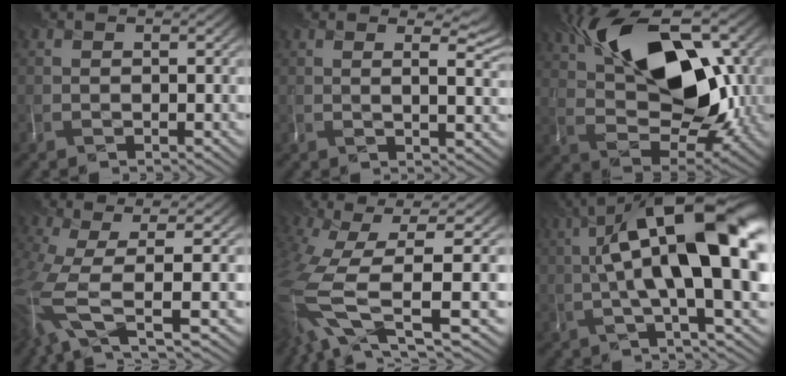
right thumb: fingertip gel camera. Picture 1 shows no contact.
{"total": 4.7, "force": [1.8, 1.5, 4.0], "torque": [-0.051, 0.004, 0.032]}
{"total": 14.6, "force": [4.9, 7.7, 11.4], "torque": [-0.175, 0.016, 0.085]}
{"total": 8.1, "force": [-0.7, 2.5, 7.7], "torque": [-0.160, -0.001, -0.021]}
{"total": 12.1, "force": [-0.9, 3.9, 11.4], "torque": [-0.256, -0.017, 0.002]}
{"total": 17.6, "force": [3.0, 5.1, 16.5], "torque": [-0.278, 0.029, 0.062]}